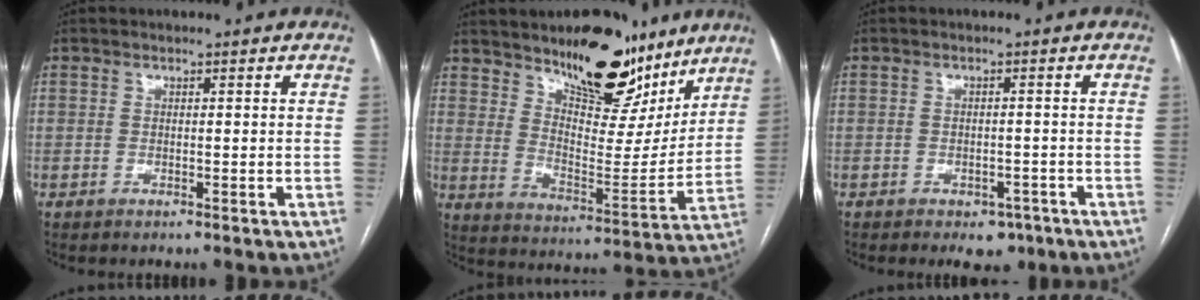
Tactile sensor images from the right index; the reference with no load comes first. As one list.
[{"total": 17.5, "force": [13.1, 6.2, 9.9], "torque": [-0.135, -0.024, 0.206]}, {"total": 3.8, "force": [-2.5, 2.2, 1.9], "torque": [-0.020, 0.002, -0.024]}]